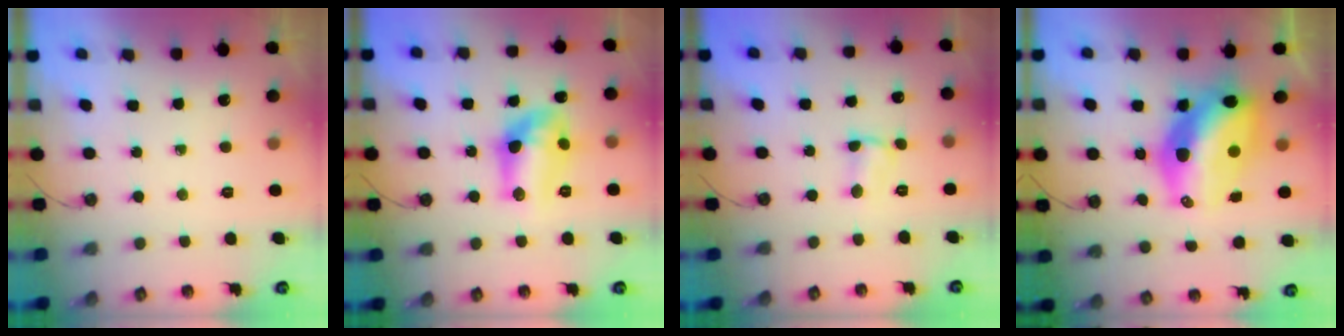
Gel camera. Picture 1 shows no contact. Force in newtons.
{"total": 13.5, "press": 13.1, "slide": 3.3}
{"total": 2.3, "press": 2.3, "slide": 0.3}
{"total": 16.3, "press": 16.3, "slide": 1.6}